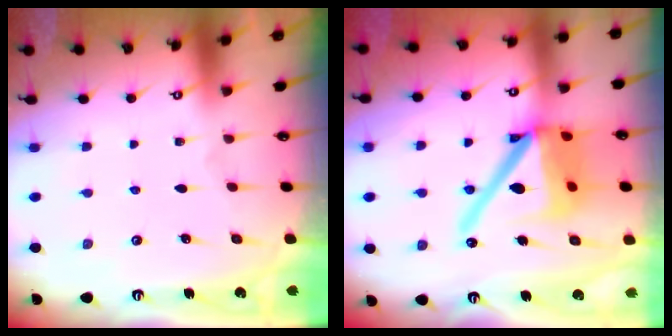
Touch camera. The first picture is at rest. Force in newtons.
{"total": 19.4, "press": 19.2, "slide": 2.8}